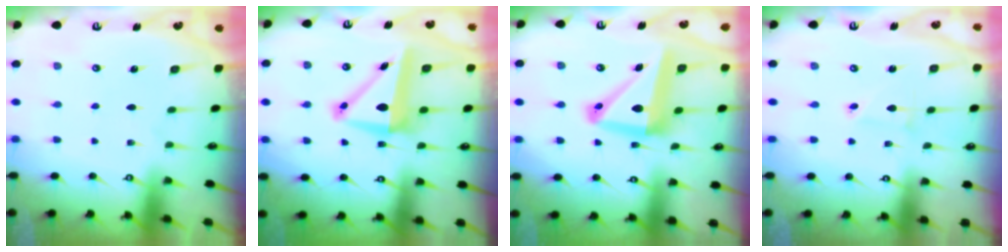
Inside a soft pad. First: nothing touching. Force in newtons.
{"total": 8.5, "press": 8.3, "slide": 1.7}
{"total": 15.3, "press": 15.1, "slide": 1.9}
{"total": 2.4, "press": 2.4, "slide": 0.2}